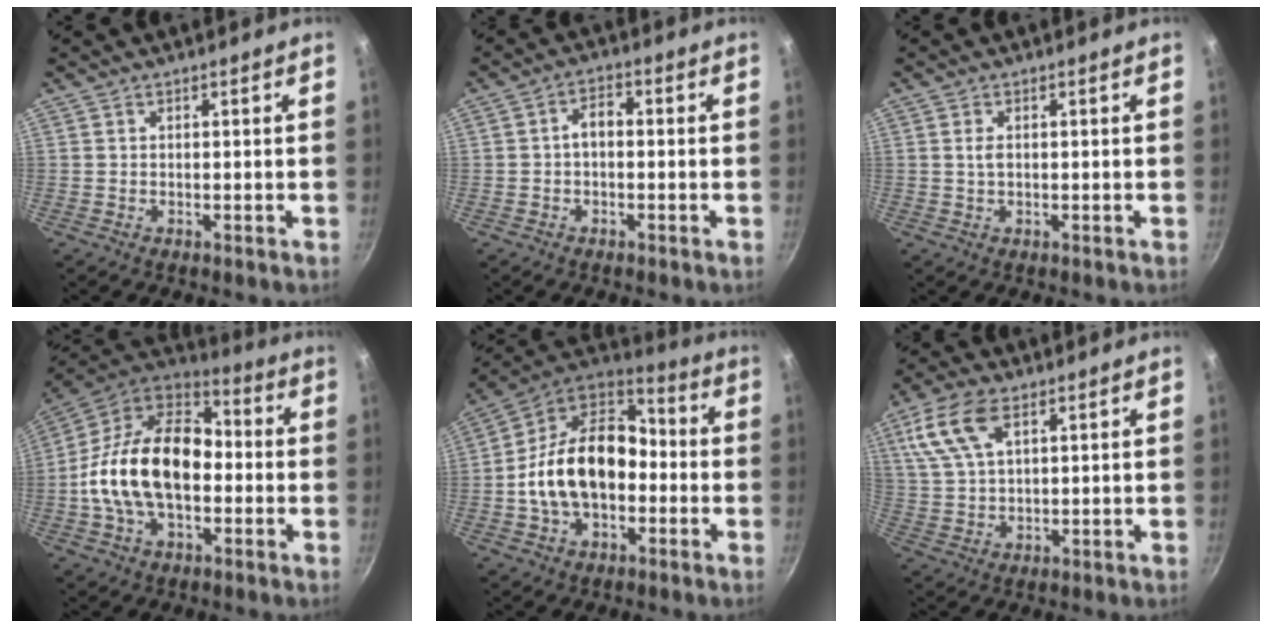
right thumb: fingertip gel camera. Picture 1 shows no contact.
{"total": 3.6, "force": [-0.5, 2.2, 2.8], "torque": [-0.039, 0.018, -0.012]}
{"total": 1.6, "force": [0.2, 0.9, 1.3], "torque": [-0.022, 0.001, 0.004]}
{"total": 22.6, "force": [-2.1, 14.3, 17.4], "torque": [-0.288, 0.047, -0.053]}
{"total": 20.2, "force": [-2.8, 13.7, 14.6], "torque": [-0.231, 0.054, -0.063]}
{"total": 10.9, "force": [4.8, 5.5, 8.0], "torque": [-0.160, 0.001, 0.097]}